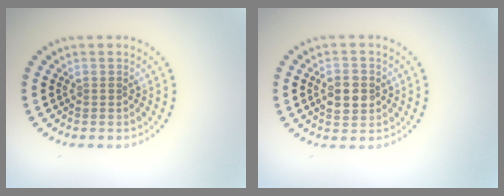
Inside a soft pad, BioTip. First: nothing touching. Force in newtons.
{"total": 3.4, "press": 3.4, "slide": 0.2}